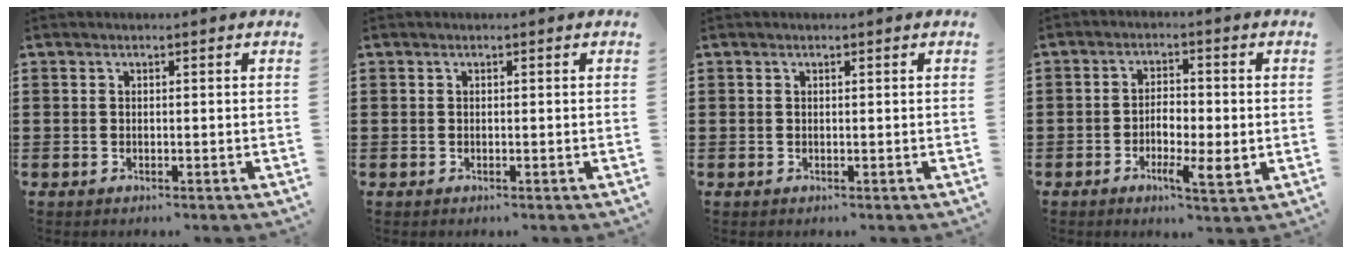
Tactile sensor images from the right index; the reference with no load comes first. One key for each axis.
{"total": 0.0}
{"total": 0.0}
{"total": 4.9, "fx": -1.4, "fy": 2.0, "fz": 4.3, "tx": -0.066, "ty": 0.004, "tz": -0.027}